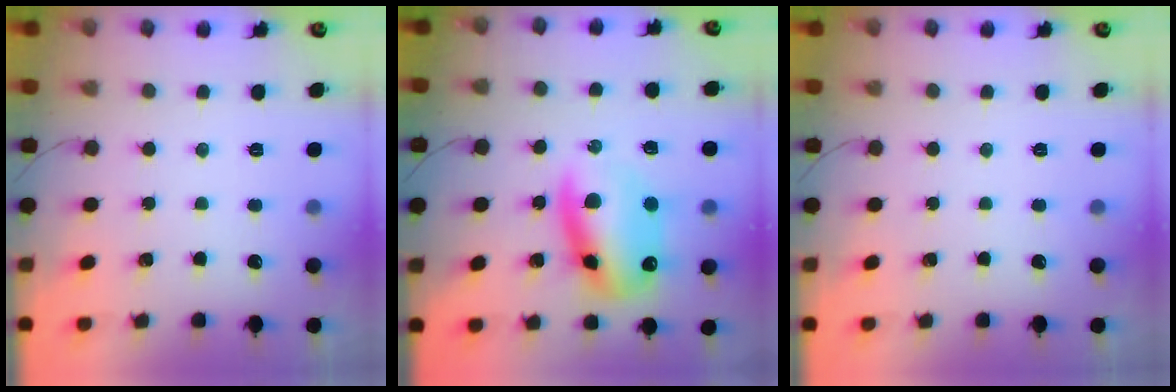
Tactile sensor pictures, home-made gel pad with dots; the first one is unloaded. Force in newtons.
{"total": 14.3, "press": 13.8, "slide": 3.6}
{"total": 0.0}